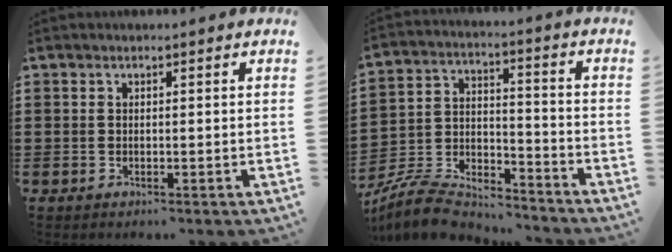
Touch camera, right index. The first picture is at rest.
{"total": 8.0, "force": [-7.6, 1.8, 1.8], "torque": [-0.052, 0.005, -0.154]}